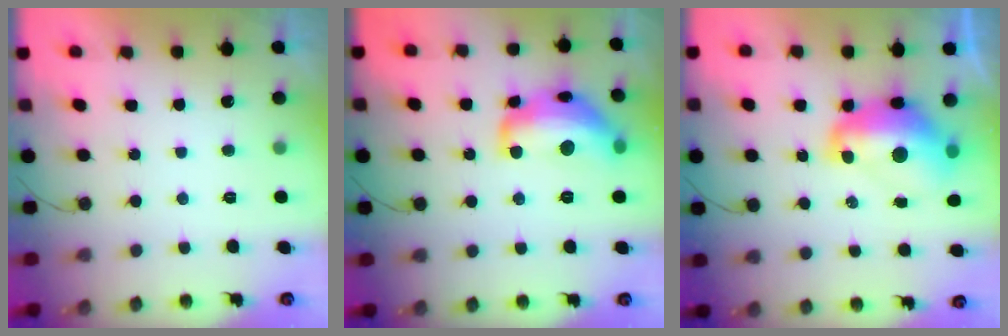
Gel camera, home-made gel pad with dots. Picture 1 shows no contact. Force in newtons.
{"total": 16.6, "press": 16.6, "slide": 1.0}
{"total": 14.4, "press": 14.4, "slide": 1.2}